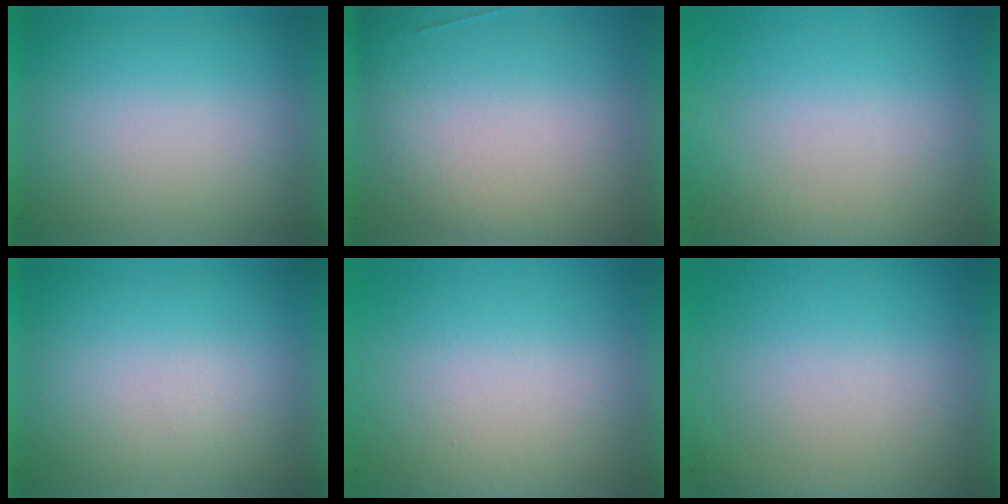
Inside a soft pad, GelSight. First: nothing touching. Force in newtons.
{"total": 2.6}
{"total": 8.1}
{"total": 1.2}
{"total": 8.1}
{"total": 6.9}